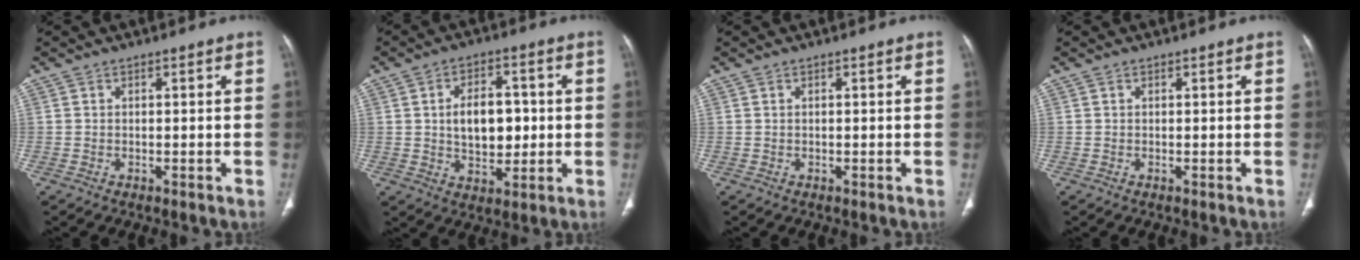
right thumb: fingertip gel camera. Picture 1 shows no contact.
{"total": 9.8, "force": [0.4, 6.1, 7.6], "torque": [-0.094, 0.005, 0.011]}
{"total": 0.0}
{"total": 0.0}